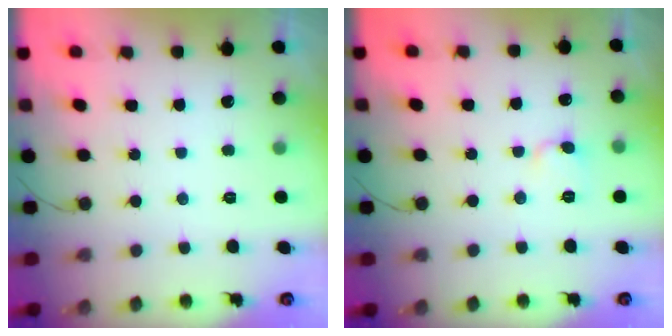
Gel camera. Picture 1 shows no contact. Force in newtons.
{"total": 4.8, "press": 4.8, "slide": 0.3}